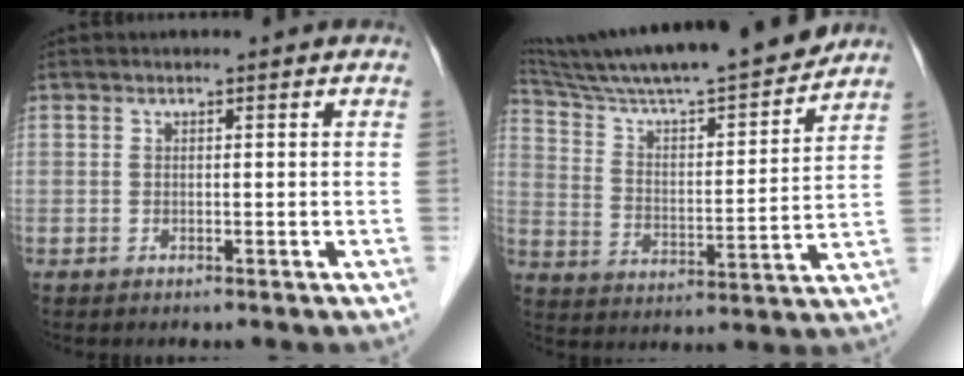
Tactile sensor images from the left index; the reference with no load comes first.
{"total": 20.9, "force": [18.8, 0.5, 9.2], "torque": [-0.160, -0.004, 0.298]}